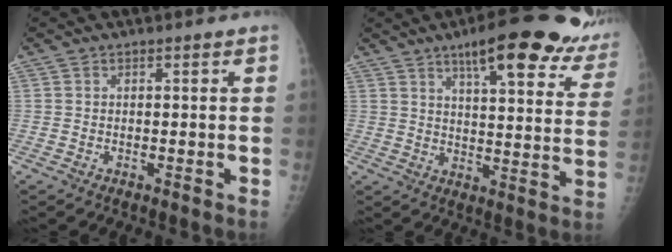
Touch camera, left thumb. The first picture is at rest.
{"total": 22.1, "force": [15.0, 5.6, 15.2], "torque": [-0.167, -0.044, 0.186]}